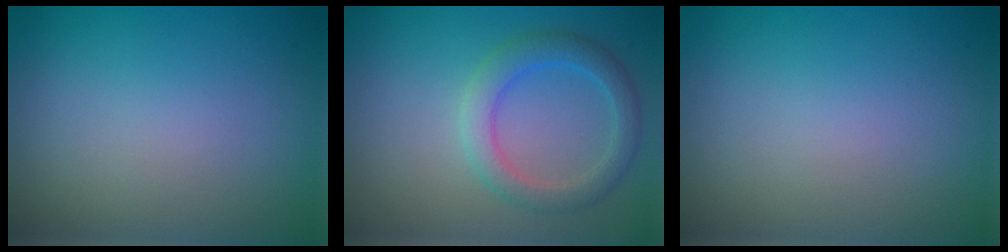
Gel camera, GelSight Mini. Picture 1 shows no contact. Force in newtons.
{"total": 3.1, "press": 3.1, "slide": 0.1}
{"total": 0.0}